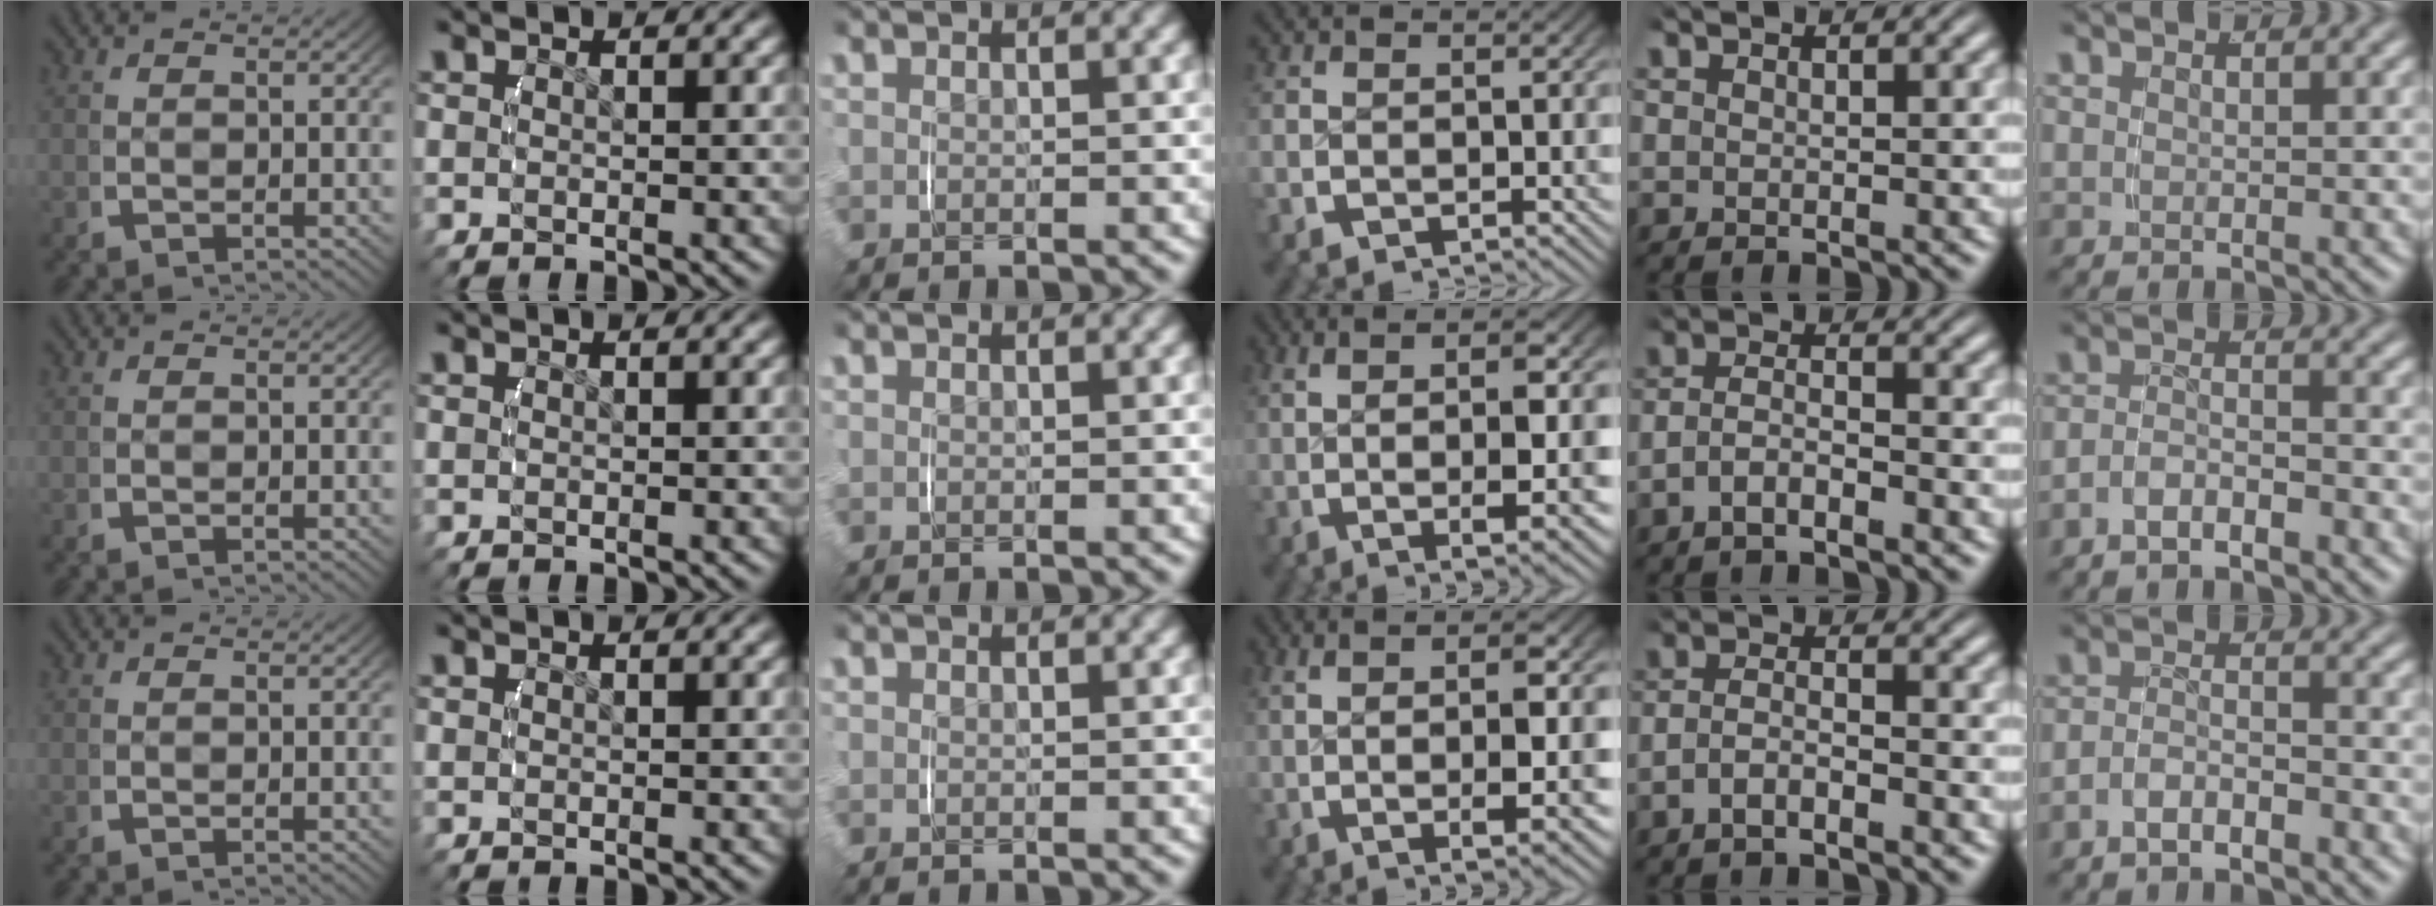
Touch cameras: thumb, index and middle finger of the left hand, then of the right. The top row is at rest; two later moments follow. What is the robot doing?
{"motion": "lift_and_place", "object": "scarf"}